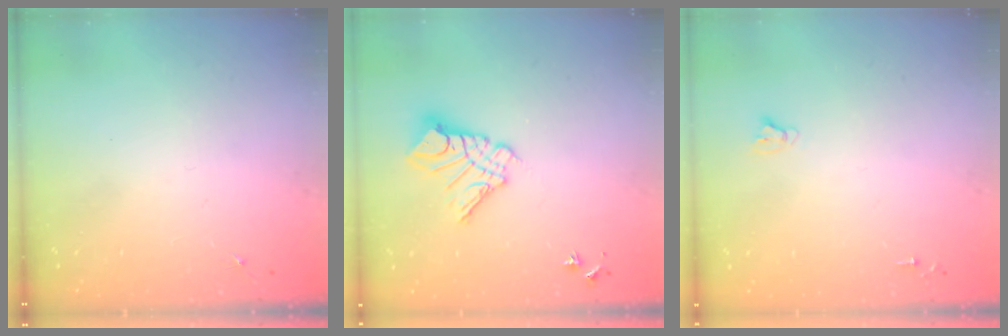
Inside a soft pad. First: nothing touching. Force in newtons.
{"total": 11.7, "press": 11.7, "slide": 1.2}
{"total": 2.7, "press": 2.7, "slide": 0.2}